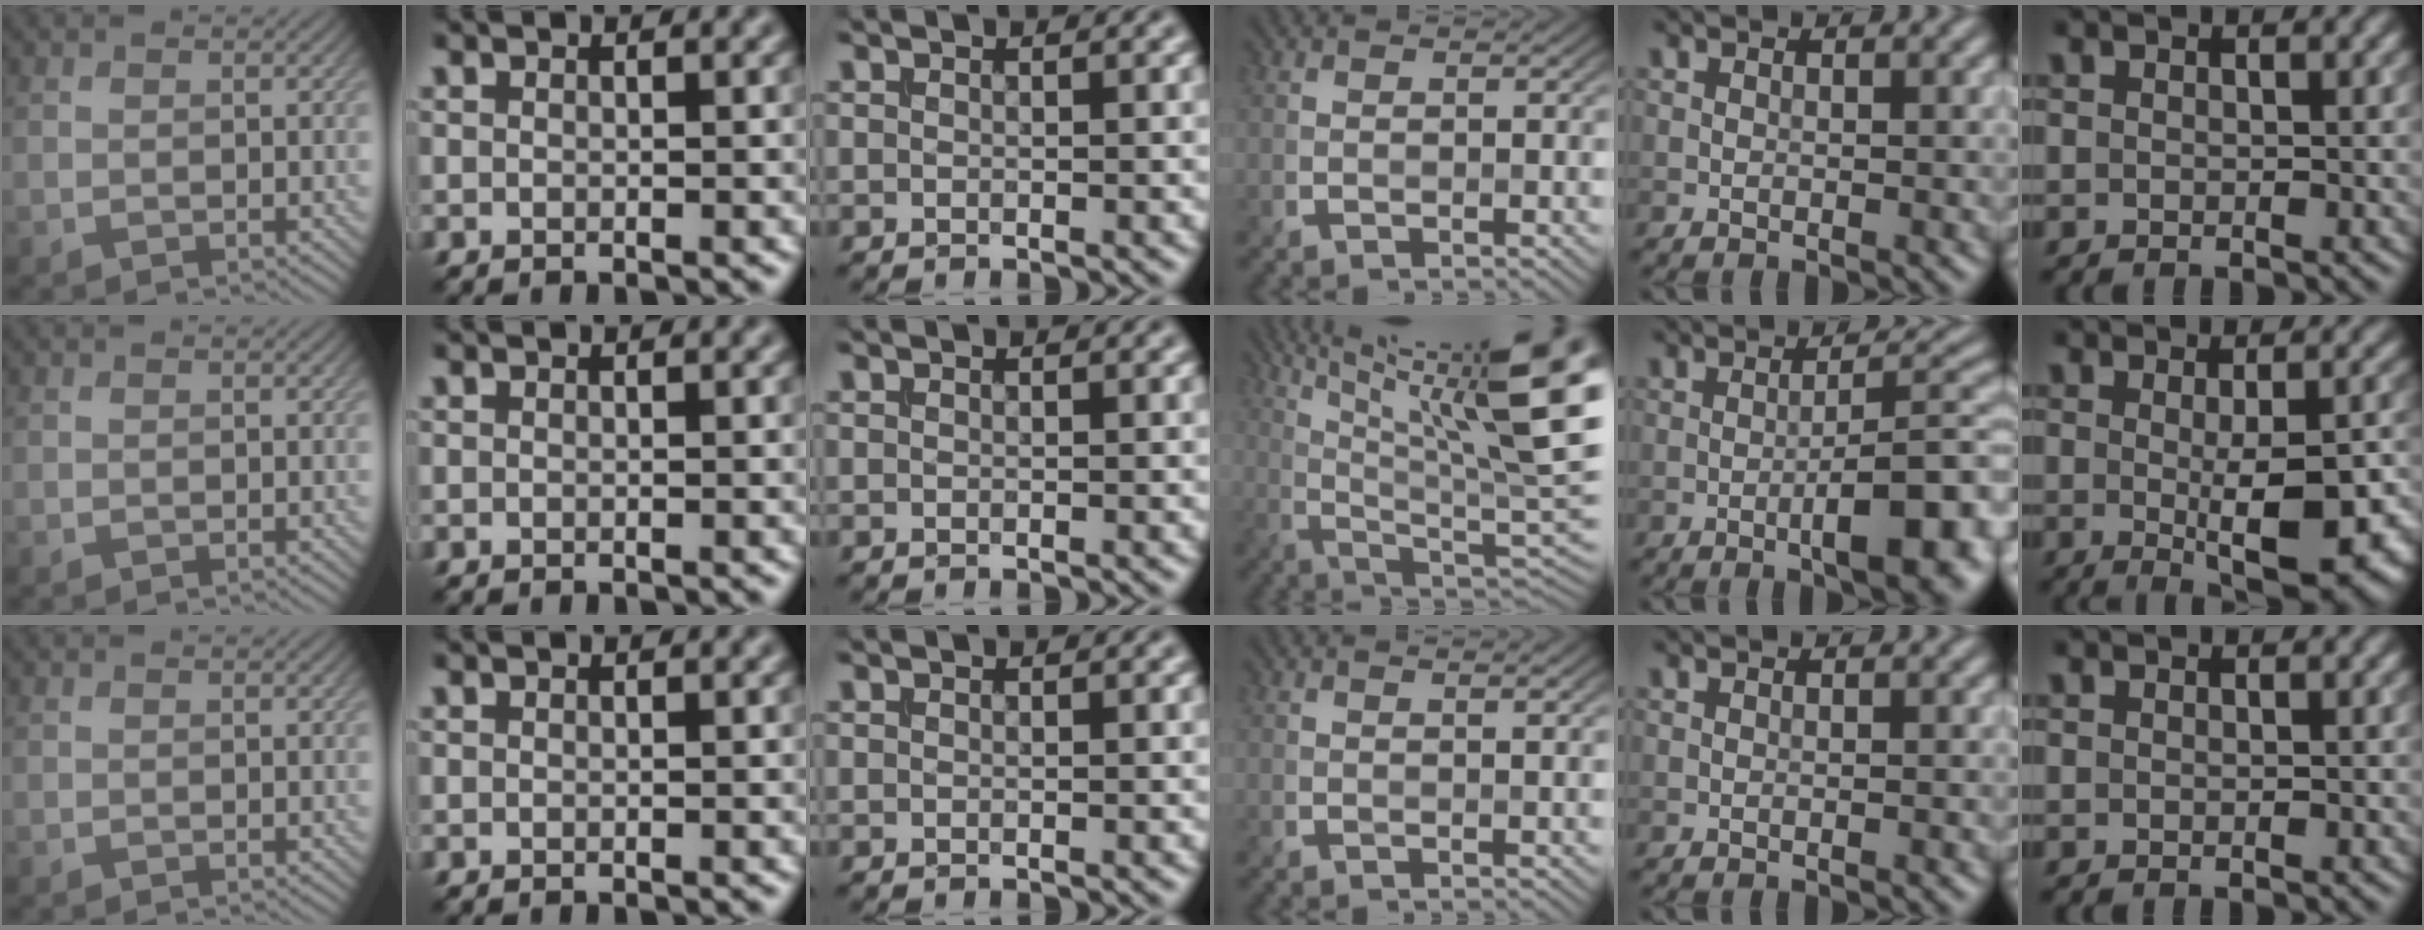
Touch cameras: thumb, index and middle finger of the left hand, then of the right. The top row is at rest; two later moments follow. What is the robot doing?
{"motion": "insert", "object": "bucket"}